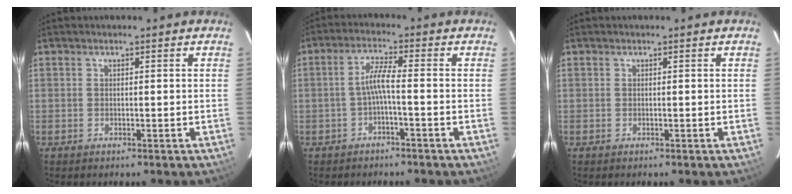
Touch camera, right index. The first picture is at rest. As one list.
[{"total": 3.6, "force": [-1.5, -0.1, 3.3], "torque": [-0.073, 0.008, -0.027]}, {"total": 0.0}]